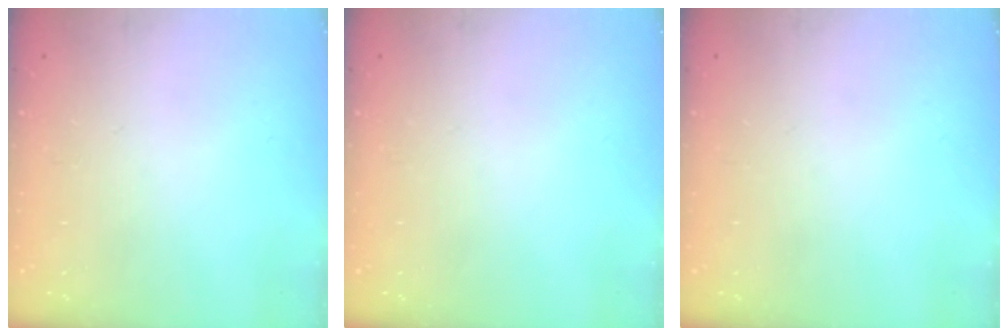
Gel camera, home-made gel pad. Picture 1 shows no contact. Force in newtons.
{"total": 0.0}
{"total": 0.0}